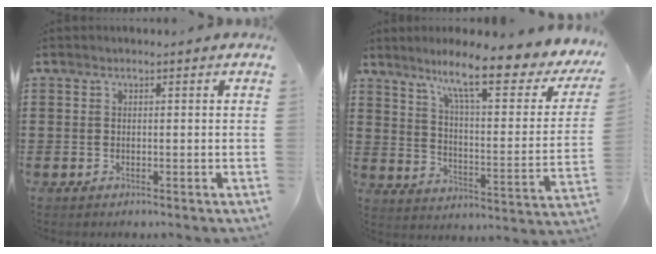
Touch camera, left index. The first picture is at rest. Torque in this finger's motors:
{"motor_torque": [1.05, -1.09, 0.41, 0.21]}